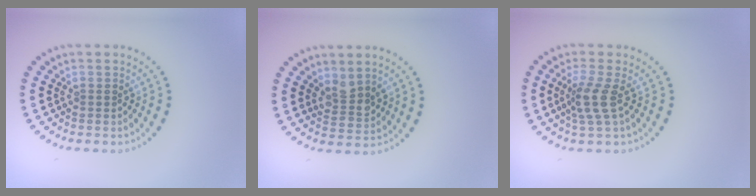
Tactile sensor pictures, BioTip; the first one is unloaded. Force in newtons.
{"total": 2.4, "press": 2.2, "slide": 0.9}
{"total": 2.6, "press": 2.0, "slide": 1.7}